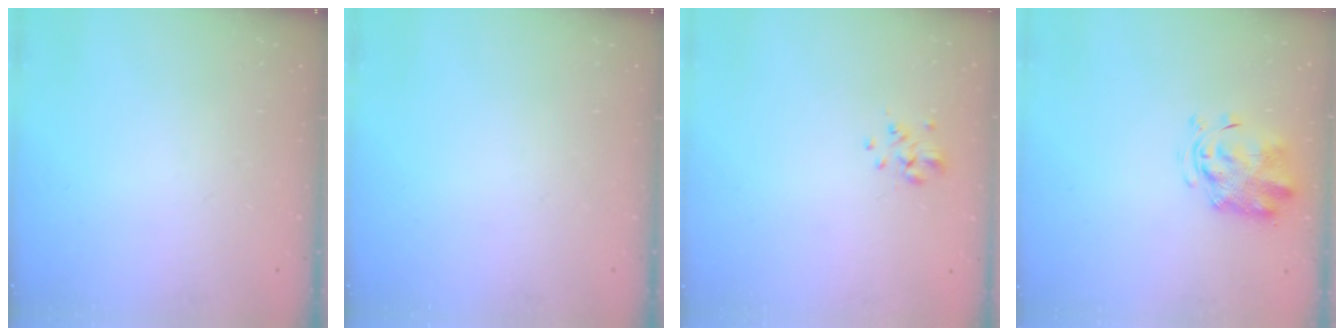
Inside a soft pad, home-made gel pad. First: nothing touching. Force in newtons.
{"total": 0.0}
{"total": 1.9, "press": 1.7, "slide": 0.8}
{"total": 3.9, "press": 3.9, "slide": 0.6}